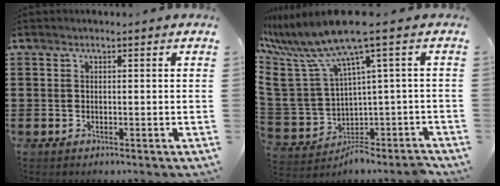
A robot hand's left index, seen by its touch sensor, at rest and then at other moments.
{"total": 9.0, "force": [3.2, 2.0, 8.2], "torque": [-0.198, -0.044, 0.042]}